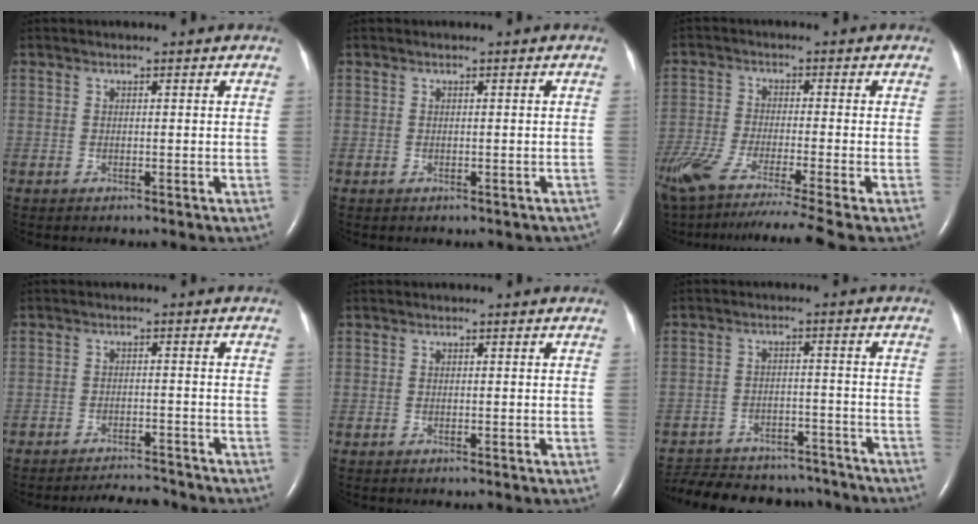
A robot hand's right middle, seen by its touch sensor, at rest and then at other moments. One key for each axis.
{"total": 1.4, "fx": -1.0, "fy": 0.9, "fz": 0.6, "tx": -0.004, "ty": 0.006, "tz": -0.006}
{"total": 17.7, "fx": -14.0, "fy": -0.5, "fz": 10.8, "tx": -0.209, "ty": -0.060, "tz": -0.237}
{"total": 5.6, "fx": -5.5, "fy": 0.6, "fz": 0.8, "tx": -0.013, "ty": -0.006, "tz": -0.085}
{"total": 0.0}
{"total": 19.4, "fx": -17.2, "fy": 6.6, "fz": 6.0, "tx": -0.158, "ty": -0.004, "tz": -0.233}